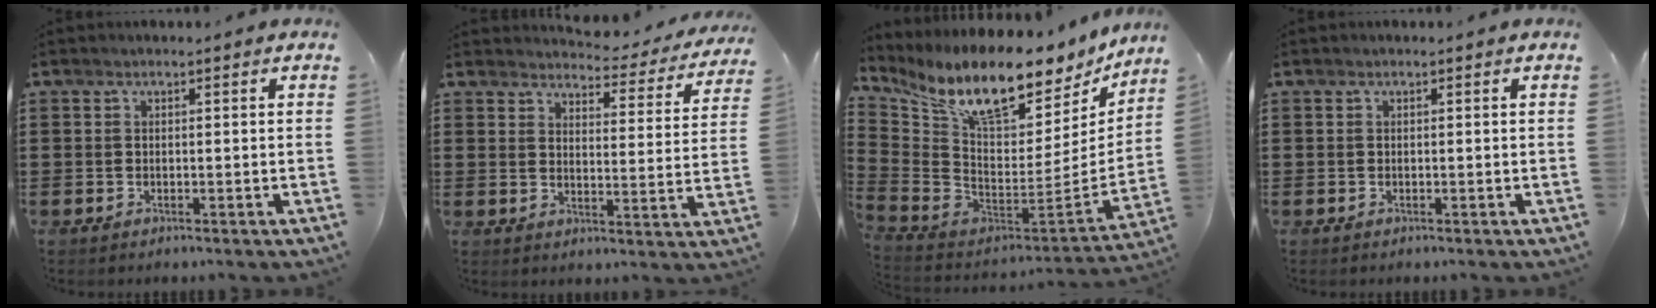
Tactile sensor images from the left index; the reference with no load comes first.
{"total": 3.6, "force": [3.5, 0.5, 0.8], "torque": [-0.029, -0.027, 0.055]}
{"total": 13.1, "force": [10.0, 3.2, 7.9], "torque": [-0.159, -0.084, 0.168]}
{"total": 0.0}